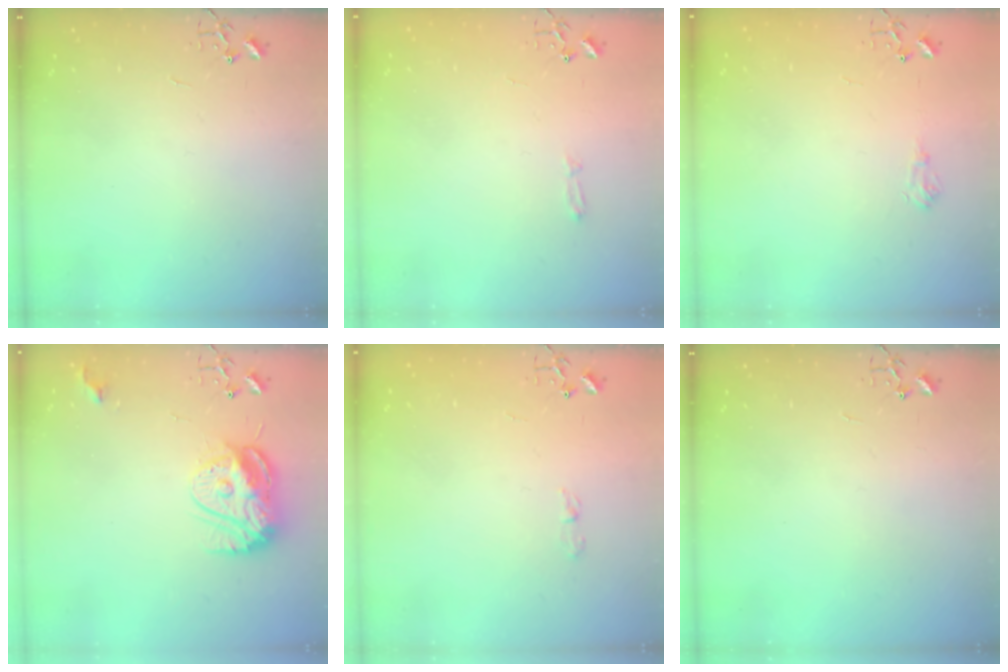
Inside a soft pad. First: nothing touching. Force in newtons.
{"total": 2.8, "press": 2.8, "slide": 0.4}
{"total": 6.2, "press": 6.2, "slide": 0.8}
{"total": 13.4, "press": 13.3, "slide": 1.2}
{"total": 4.1, "press": 4.0, "slide": 0.8}
{"total": 0.0}